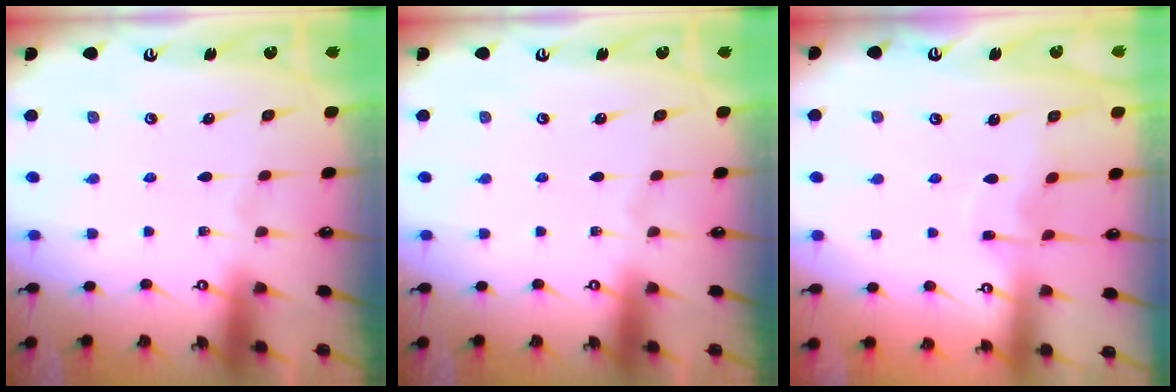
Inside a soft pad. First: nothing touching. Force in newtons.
{"total": 0.0}
{"total": 3.6, "press": 3.6, "slide": 0.1}